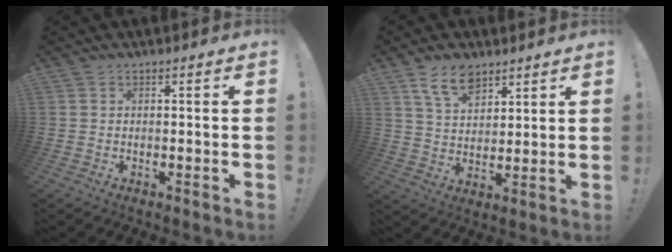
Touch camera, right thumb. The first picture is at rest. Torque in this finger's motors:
{"motor_torque": [-0.50, 0.59, 0.14, 0.00, 0.00]}